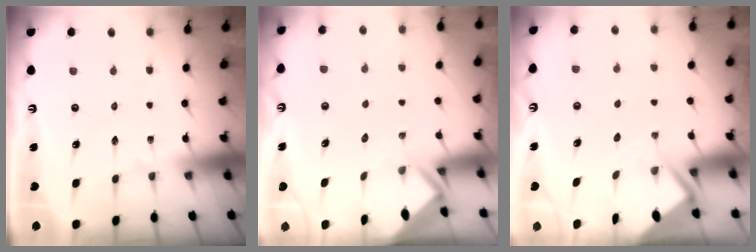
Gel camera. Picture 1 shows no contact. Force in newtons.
{"total": 2.5, "press": 2.5, "slide": 0.1}
{"total": 3.5, "press": 3.5, "slide": 0.3}